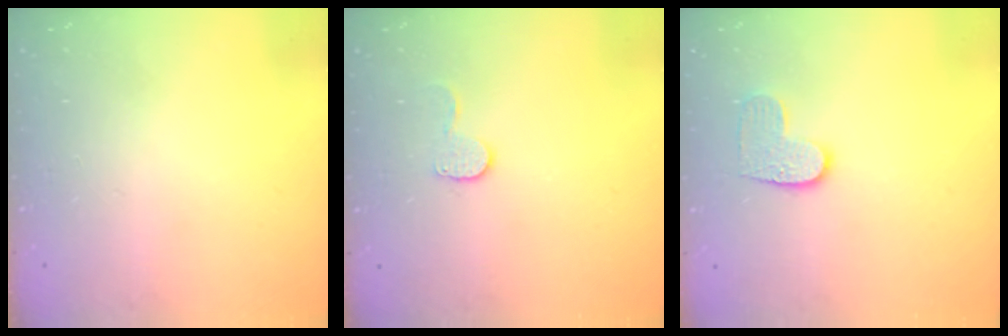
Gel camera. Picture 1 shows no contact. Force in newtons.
{"total": 7.1, "press": 7.1, "slide": 0.4}
{"total": 6.4, "press": 6.4, "slide": 0.3}